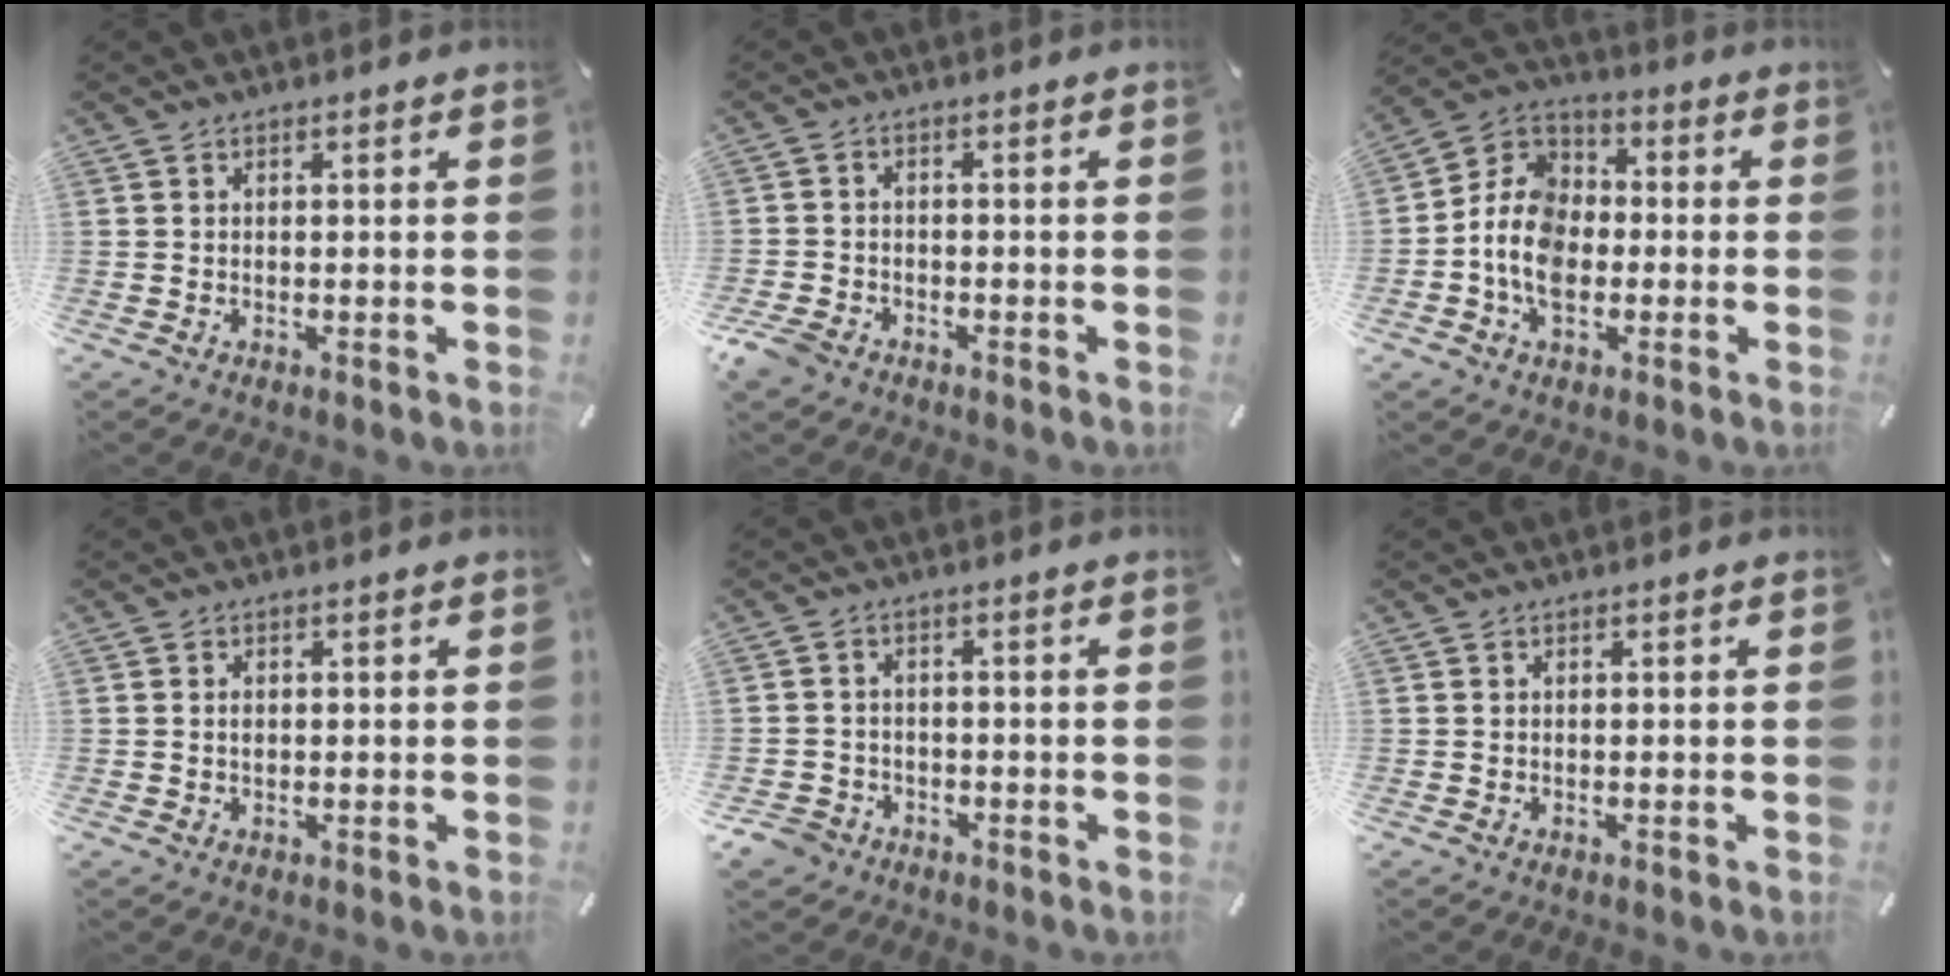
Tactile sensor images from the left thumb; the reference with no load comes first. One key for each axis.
{"total": 3.9, "fx": -2.8, "fy": 2.3, "fz": 1.4, "tx": -0.048, "ty": 0.010, "tz": -0.060}
{"total": 10.7, "fx": -3.5, "fy": 8.1, "fz": 6.1, "tx": -0.155, "ty": 0.014, "tz": -0.073}
{"total": 1.6, "fx": 0.1, "fy": 1.0, "fz": 1.2, "tx": -0.026, "ty": 0.004, "tz": 0.001}
{"total": 4.2, "fx": -2.7, "fy": 3.1, "fz": 0.9, "tx": -0.032, "ty": 0.010, "tz": -0.057}
{"total": 0.0}